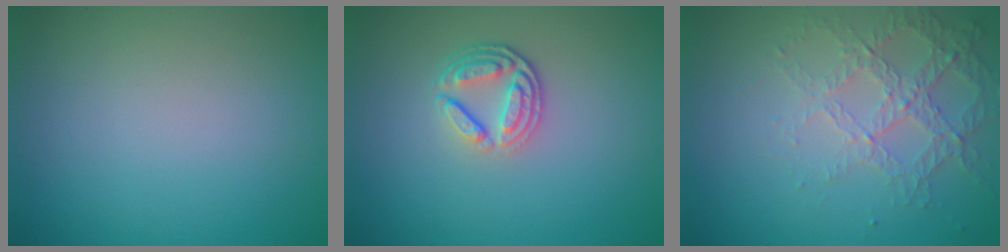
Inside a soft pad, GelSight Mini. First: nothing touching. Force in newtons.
{"total": 3.6, "press": 2.8, "slide": 2.3}
{"total": 4.3, "press": 2.9, "slide": 3.1}